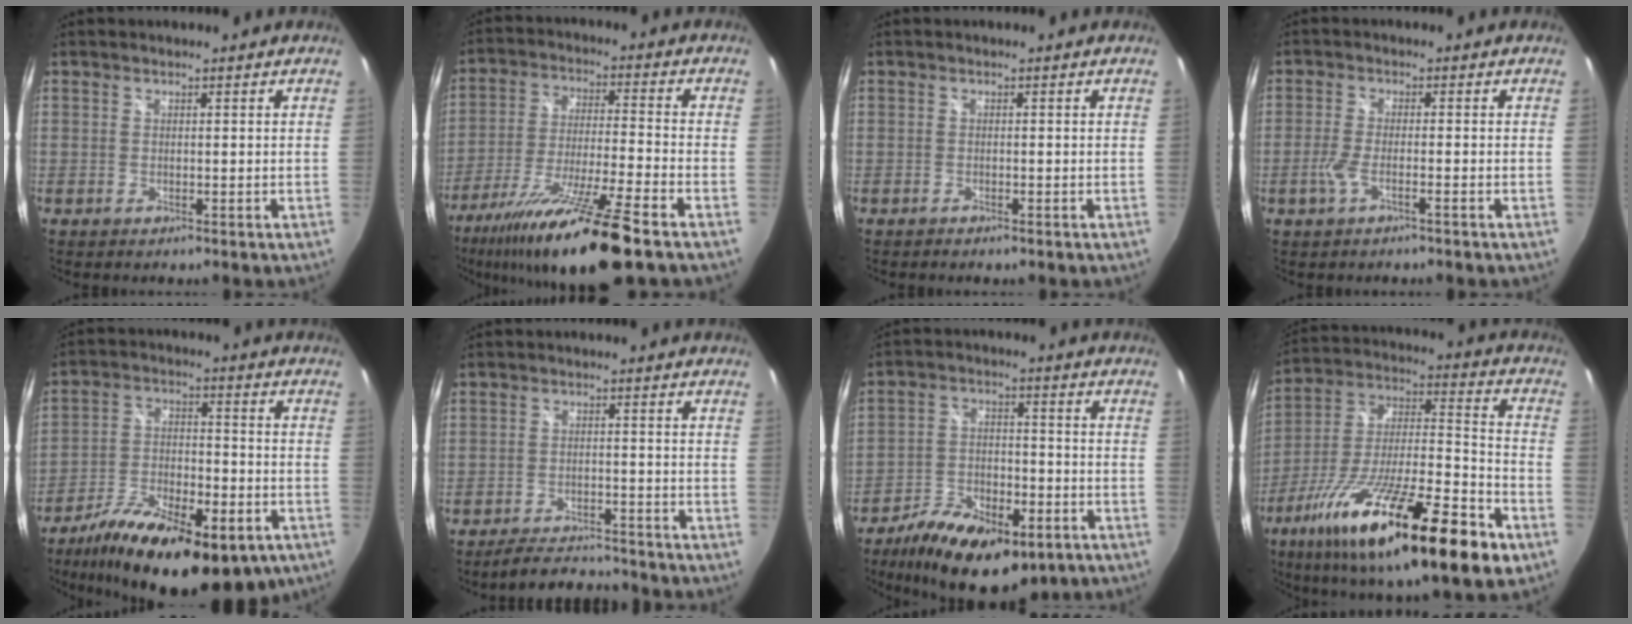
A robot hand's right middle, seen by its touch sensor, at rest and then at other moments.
{"total": 19.2, "force": [-14.0, 0.8, 13.1], "torque": [-0.249, -0.038, -0.237]}
{"total": 0.9, "force": [-0.8, 0.2, 0.4], "torque": [-0.010, -0.003, -0.015]}
{"total": 3.8, "force": [-2.0, 0.9, 3.1], "torque": [-0.076, -0.001, -0.037]}
{"total": 24.5, "force": [-15.3, 9.4, 16.7], "torque": [-0.291, -0.035, -0.232]}
{"total": 8.2, "force": [-7.7, 1.6, 2.3], "torque": [-0.065, 0.002, -0.116]}
{"total": 20.2, "force": [-12.3, 9.1, 13.1], "torque": [-0.248, -0.026, -0.186]}
{"total": 29.9, "force": [-16.0, 6.4, 24.5], "torque": [-0.407, -0.045, -0.273]}